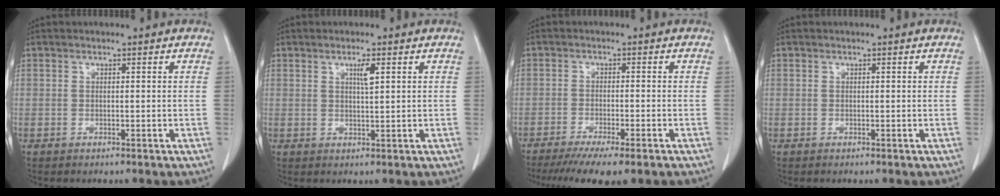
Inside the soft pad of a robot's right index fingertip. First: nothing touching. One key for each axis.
{"total": 2.2, "fx": 0.9, "fy": 0.1, "fz": 1.9, "tx": -0.036, "ty": -0.002, "tz": 0.016}
{"total": 9.6, "fx": -7.3, "fy": 0.9, "fz": 6.2, "tx": -0.083, "ty": -0.019, "tz": -0.110}
{"total": 0.0}